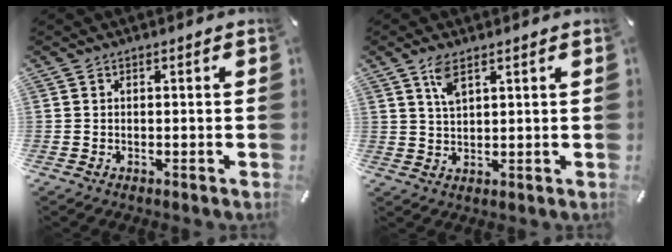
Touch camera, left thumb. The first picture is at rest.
{"total": 4.6, "force": [2.7, 1.7, 3.3], "torque": [-0.073, 0.003, 0.048]}